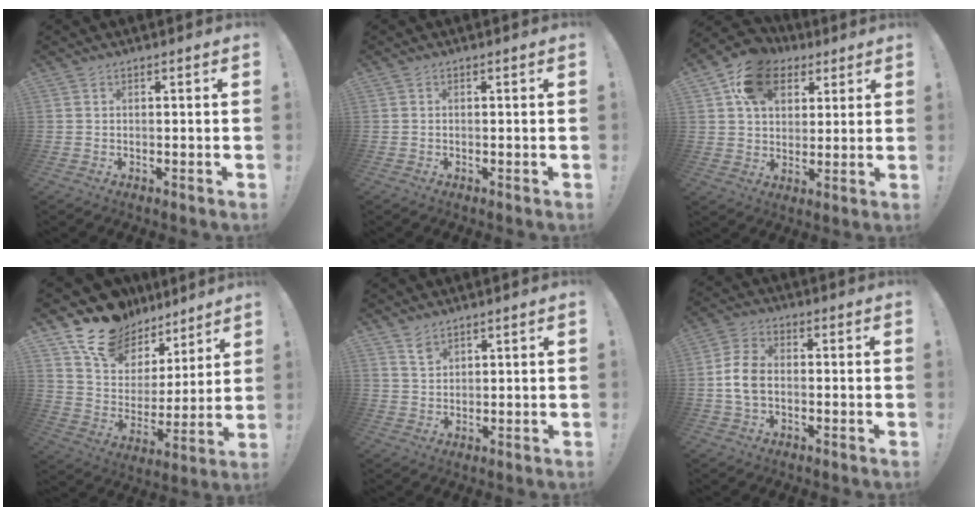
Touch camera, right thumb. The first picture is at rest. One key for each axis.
{"total": 0.0}
{"total": 14.6, "fx": 6.6, "fy": 10.9, "fz": 7.0, "tx": -0.103, "ty": -0.021, "tz": 0.127}
{"total": 15.8, "fx": 12.4, "fy": 8.9, "fz": 4.3, "tx": -0.074, "ty": -0.093, "tz": 0.233}
{"total": 3.8, "fx": 2.9, "fy": 2.2, "fz": 1.0, "tx": -0.005, "ty": -0.023, "tz": 0.052}
{"total": 7.7, "fx": -1.0, "fy": 5.1, "fz": 5.7, "tx": -0.110, "ty": 0.009, "tz": -0.016}